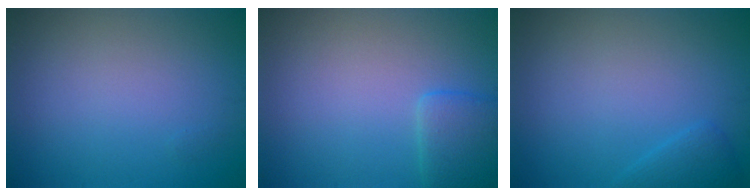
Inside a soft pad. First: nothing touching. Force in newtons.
{"total": 2.4, "press": 2.4, "slide": 0.2}
{"total": 1.4, "press": 1.4, "slide": 0.1}